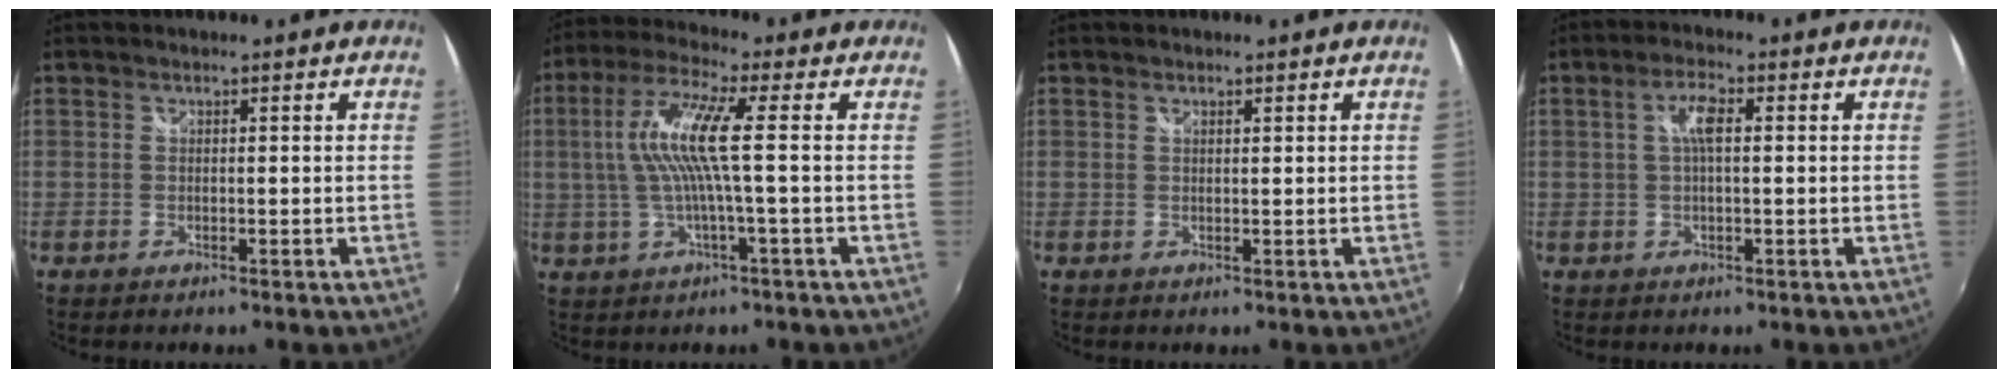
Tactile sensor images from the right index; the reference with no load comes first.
{"total": 9.8, "force": [0.3, -0.3, 9.8], "torque": [-0.192, 0.003, 0.008]}
{"total": 0.6, "force": [0.5, 0.2, 0.4], "torque": [-0.005, 0.001, 0.008]}
{"total": 4.0, "force": [0.7, 1.2, 3.8], "torque": [-0.072, 0.007, 0.012]}